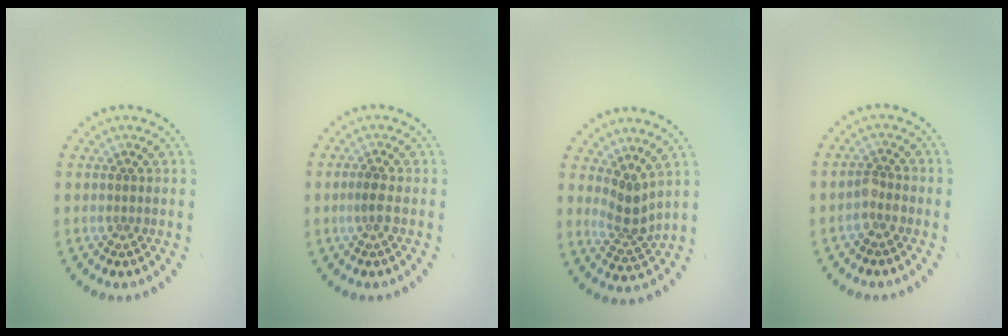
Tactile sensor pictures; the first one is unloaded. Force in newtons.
{"total": 1.1, "press": 1.1, "slide": 0.4}
{"total": 2.6, "press": 1.8, "slide": 1.8}
{"total": 1.4, "press": 1.3, "slide": 0.5}